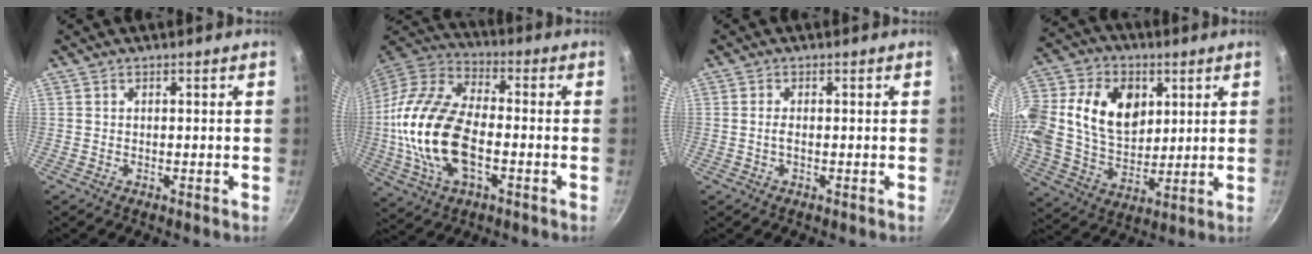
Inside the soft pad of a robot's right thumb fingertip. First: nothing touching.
{"total": 21.7, "force": [-3.1, 11.9, 17.9], "torque": [-0.354, 0.032, -0.069]}
{"total": 1.3, "force": [-0.2, 0.5, 1.2], "torque": [-0.032, 0.002, -0.005]}
{"total": 23.3, "force": [5.9, 16.9, 14.9], "torque": [-0.305, 0.019, 0.104]}